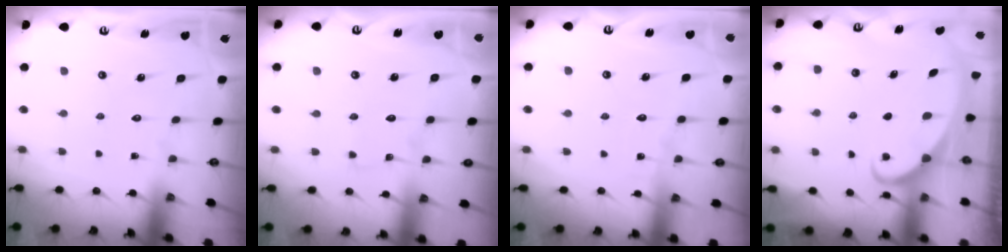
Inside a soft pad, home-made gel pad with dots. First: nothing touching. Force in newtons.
{"total": 2.5, "press": 2.5, "slide": 0.3}
{"total": 1.5, "press": 1.5, "slide": 0.2}
{"total": 2.3, "press": 2.3, "slide": 0.3}